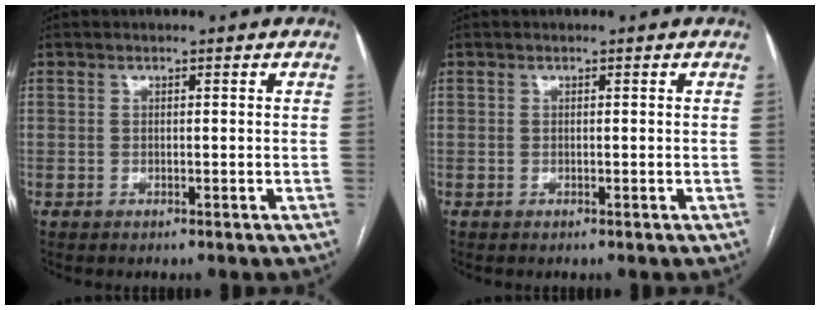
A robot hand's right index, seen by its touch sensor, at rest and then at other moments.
{"total": 0.0}